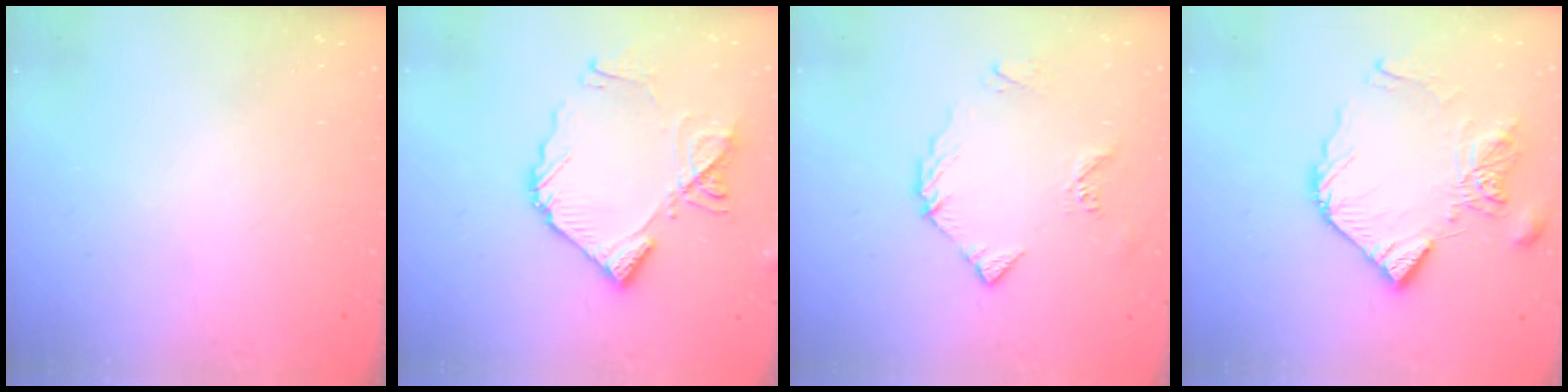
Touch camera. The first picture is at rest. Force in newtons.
{"total": 15.1, "press": 15.0, "slide": 1.5}
{"total": 6.9, "press": 6.8, "slide": 0.7}
{"total": 13.2, "press": 13.2, "slide": 1.0}